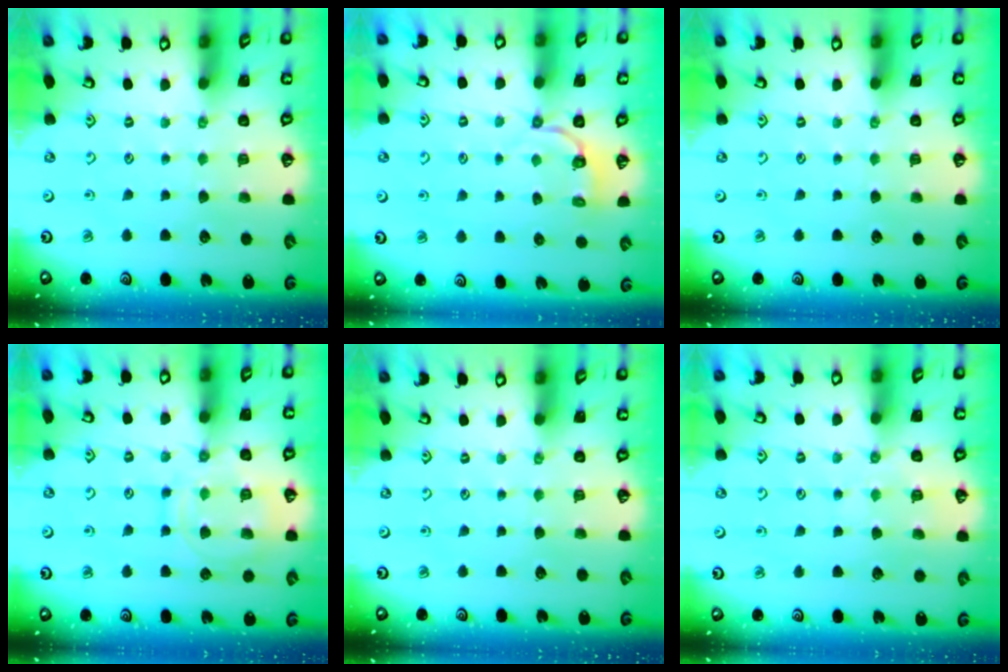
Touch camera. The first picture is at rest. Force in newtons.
{"total": 3.5, "press": 2.1, "slide": 2.9}
{"total": 0.0}
{"total": 13.1, "press": 13.1, "slide": 1.1}
{"total": 0.0}
{"total": 4.0, "press": 3.9, "slide": 0.6}